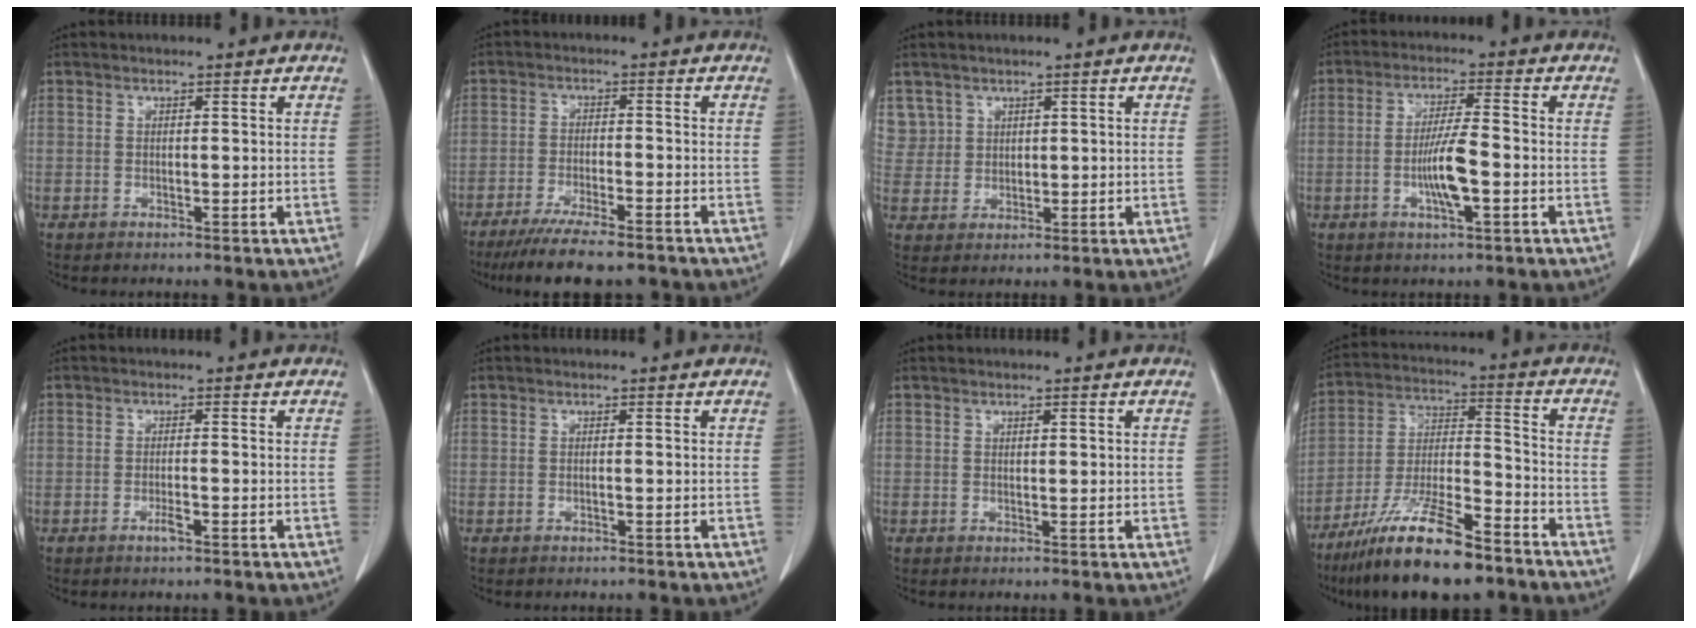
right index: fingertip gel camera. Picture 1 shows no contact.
{"total": 11.3, "force": [-9.2, 1.4, 6.3], "torque": [-0.093, -0.023, -0.144]}
{"total": 4.5, "force": [2.4, 3.8, -0.3], "torque": [0.019, 0.007, 0.050]}
{"total": 6.9, "force": [-1.9, 0.9, 6.6], "torque": [-0.127, -0.001, -0.034]}
{"total": 1.7, "force": [-1.0, 0.2, 1.4], "torque": [-0.027, 0.000, -0.017]}
{"total": 0.0}
{"total": 0.8, "force": [0.4, 0.4, 0.6], "torque": [-0.009, -0.001, 0.006]}
{"total": 17.1, "force": [-12.4, 3.1, 11.3], "torque": [-0.225, -0.019, -0.223]}